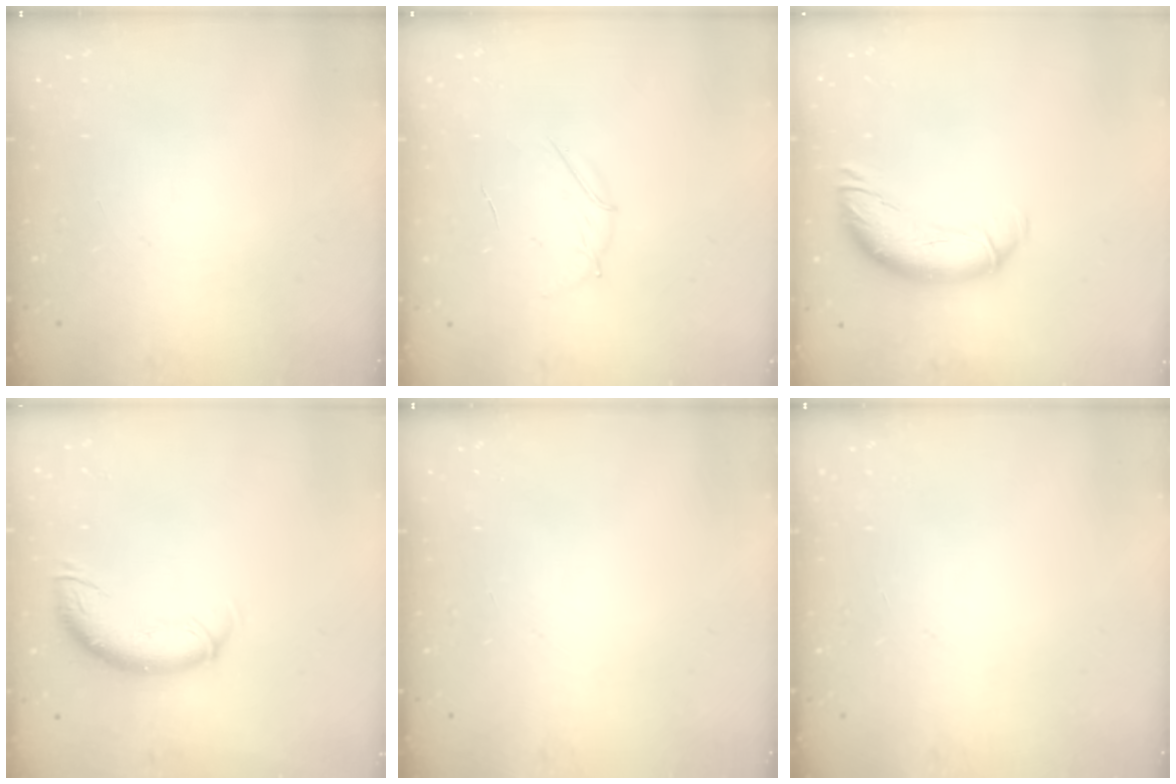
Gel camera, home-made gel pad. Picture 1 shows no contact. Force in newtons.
{"total": 3.8, "press": 3.6, "slide": 1.1}
{"total": 12.6, "press": 12.4, "slide": 1.8}
{"total": 10.6, "press": 10.6, "slide": 1.0}
{"total": 0.0}
{"total": 0.0}